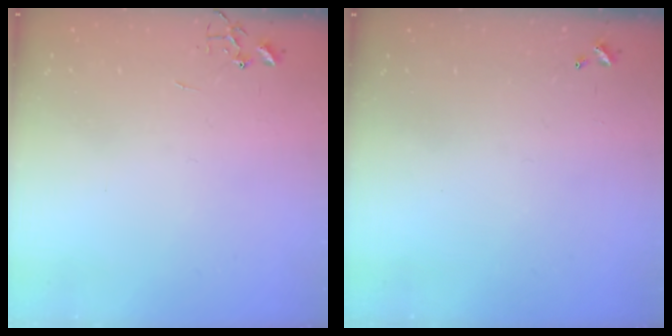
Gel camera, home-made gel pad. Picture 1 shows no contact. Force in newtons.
{"total": 0.0}